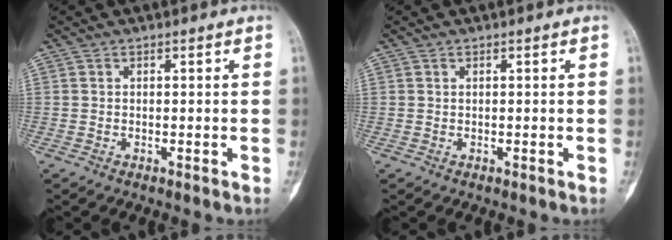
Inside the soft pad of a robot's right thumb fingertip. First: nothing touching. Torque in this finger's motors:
{"motor_torque": [-0.07, 0.41, 0.17, -0.29, 0.05]}